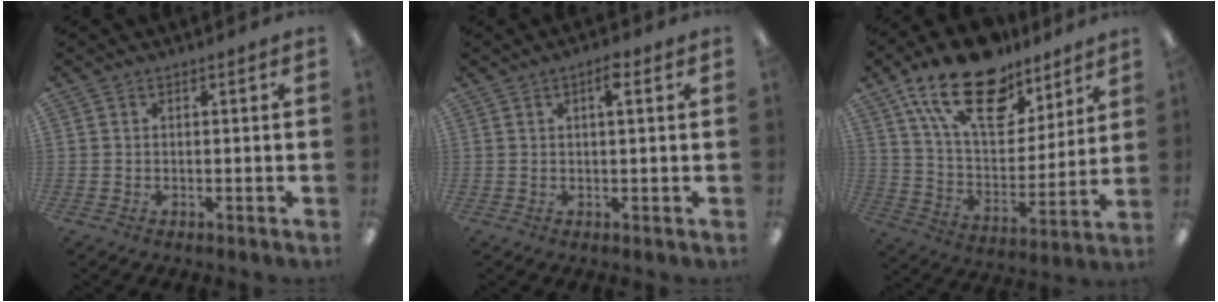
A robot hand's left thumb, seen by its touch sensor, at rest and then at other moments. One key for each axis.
{"total": 3.2, "fx": 1.5, "fy": 0.8, "fz": 2.7, "tx": -0.042, "ty": 0.001, "tz": 0.020}
{"total": 22.1, "fx": 14.5, "fy": 11.0, "fz": 12.6, "tx": -0.217, "ty": -0.074, "tz": 0.258}